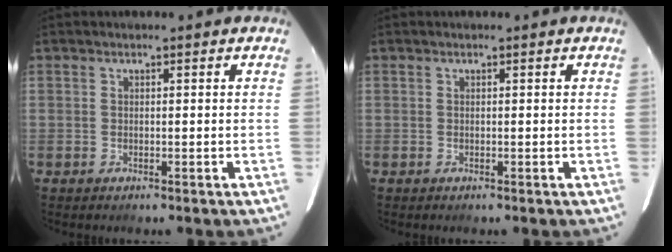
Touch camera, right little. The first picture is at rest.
{"total": 0.0}